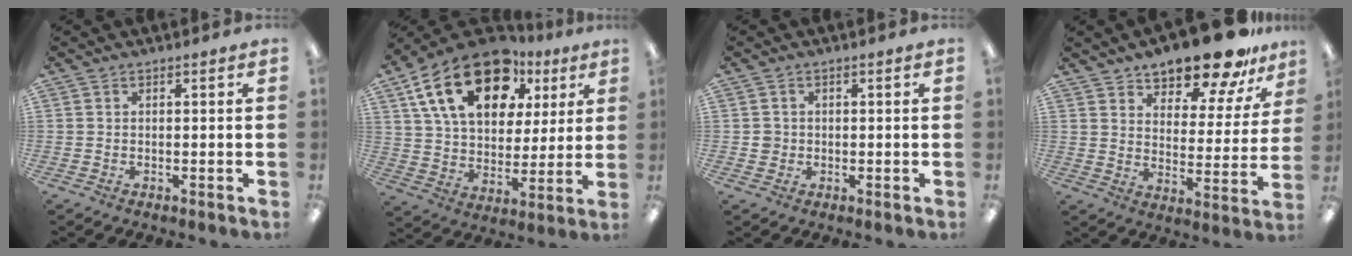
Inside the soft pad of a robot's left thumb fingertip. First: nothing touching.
{"total": 22.6, "force": [11.8, 13.5, 13.8], "torque": [-0.245, -0.040, 0.210]}
{"total": 2.0, "force": [-0.2, 2.0, 0.3], "torque": [0.000, 0.002, -0.008]}
{"total": 15.1, "force": [13.0, 4.8, 5.8], "torque": [-0.086, -0.099, 0.224]}